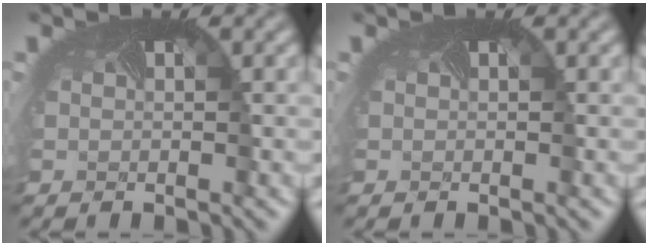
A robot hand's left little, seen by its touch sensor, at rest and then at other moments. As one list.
[{"total": 0.0}]